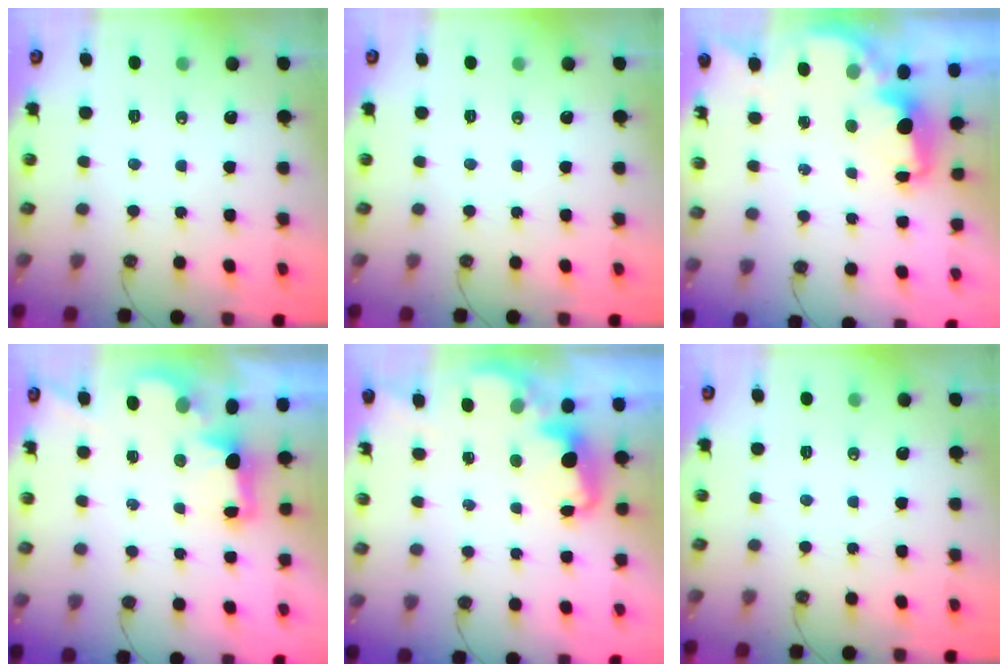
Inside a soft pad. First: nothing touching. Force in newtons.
{"total": 0.0}
{"total": 3.4, "press": 3.3, "slide": 0.6}
{"total": 2.3, "press": 2.2, "slide": 0.8}
{"total": 2.2, "press": 2.1, "slide": 0.6}
{"total": 0.0}